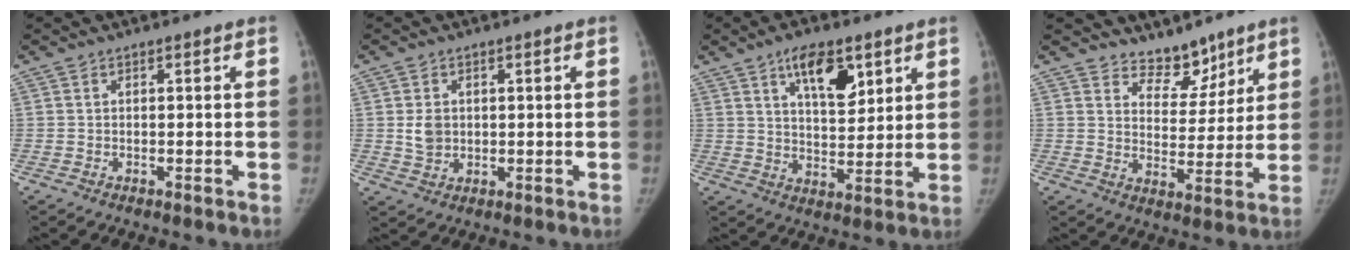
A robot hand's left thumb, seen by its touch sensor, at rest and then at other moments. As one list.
[{"total": 3.8, "force": [0.4, 3.1, 2.1], "torque": [-0.019, -0.012, 0.015]}, {"total": 10.4, "force": [5.6, 4.9, 7.2], "torque": [-0.085, -0.037, 0.094]}, {"total": 7.4, "force": [6.2, 3.8, 1.1], "torque": [0.026, -0.059, 0.110]}]